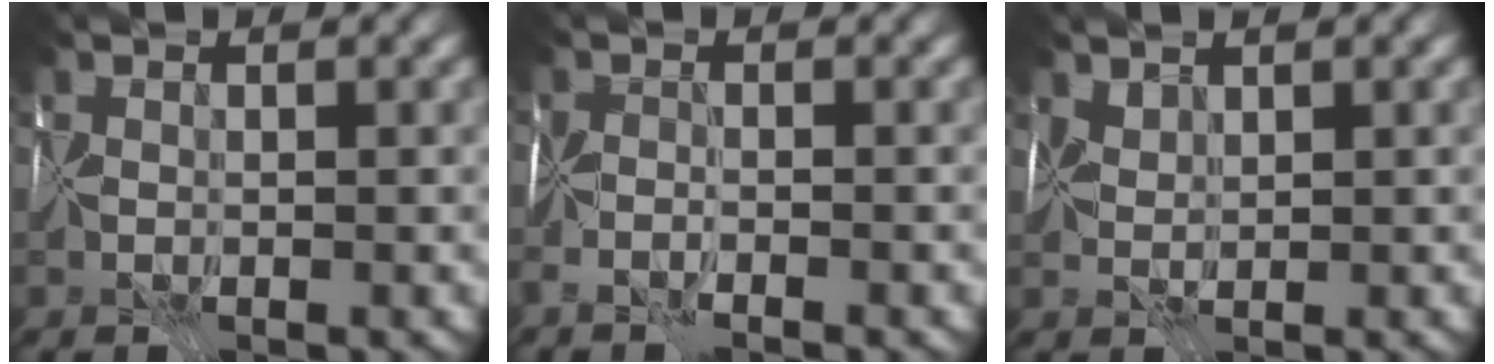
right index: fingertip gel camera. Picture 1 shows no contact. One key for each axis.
{"total": 2.3, "fx": -2.0, "fy": 0.3, "fz": 1.2, "tx": -0.024, "ty": -0.003, "tz": -0.050}
{"total": 1.5, "fx": 1.3, "fy": 0.5, "fz": 0.5, "tx": -0.017, "ty": 0.006, "tz": 0.026}